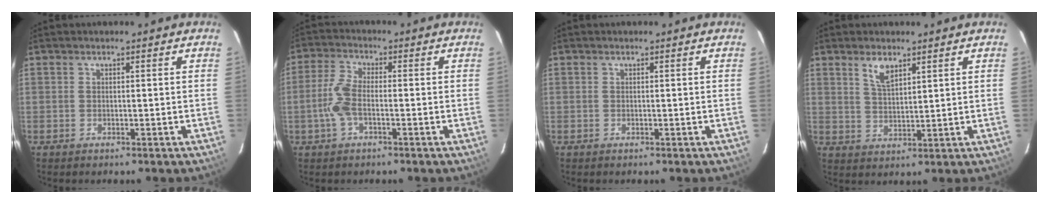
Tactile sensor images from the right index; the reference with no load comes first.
{"total": 7.1, "force": [-2.1, 2.7, 6.3], "torque": [-0.146, 0.008, -0.046]}
{"total": 0.0}
{"total": 4.6, "force": [2.9, 1.8, 3.0], "torque": [-0.055, 0.000, 0.058]}